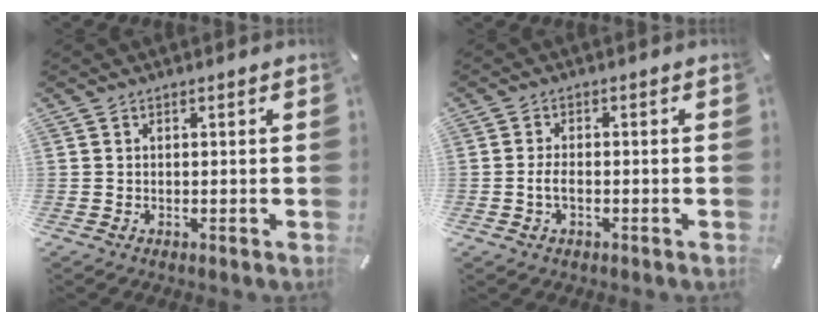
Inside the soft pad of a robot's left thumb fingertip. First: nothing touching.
{"total": 3.3, "force": [-0.9, 1.8, 2.7], "torque": [-0.054, 0.004, -0.017]}